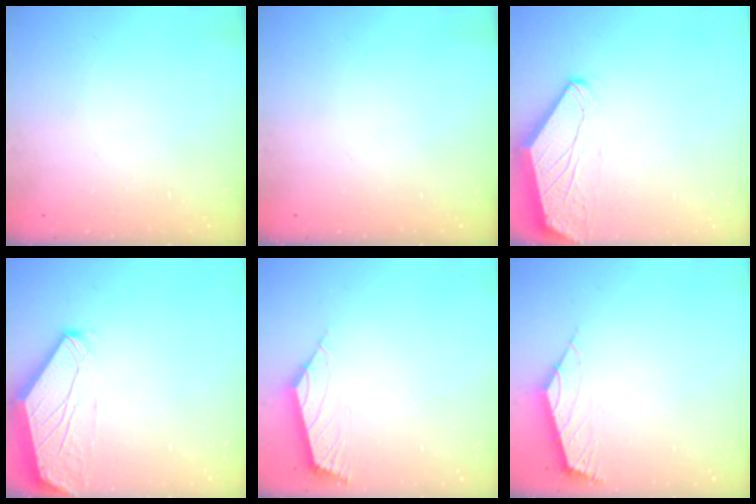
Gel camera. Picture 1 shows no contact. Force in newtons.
{"total": 0.0}
{"total": 0.0}
{"total": 0.0}
{"total": 3.0, "press": 2.9, "slide": 0.8}
{"total": 2.5, "press": 2.5, "slide": 0.6}